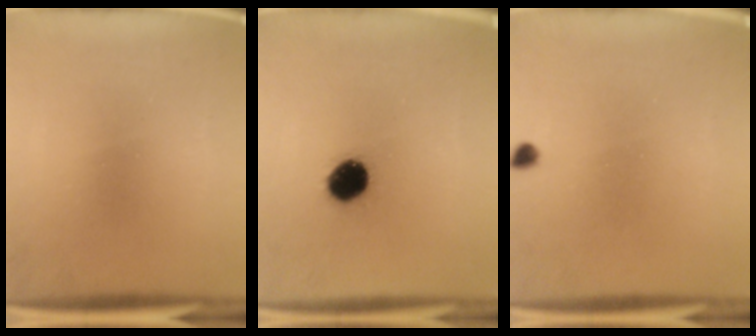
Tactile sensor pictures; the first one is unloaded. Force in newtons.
{"total": 6.3}
{"total": 1.2}